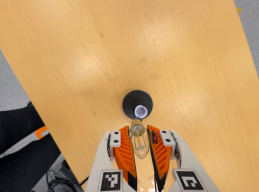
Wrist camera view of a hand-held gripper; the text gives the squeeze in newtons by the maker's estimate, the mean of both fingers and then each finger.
{"total": 22.1, "left": 25.4, "right": 18.8}